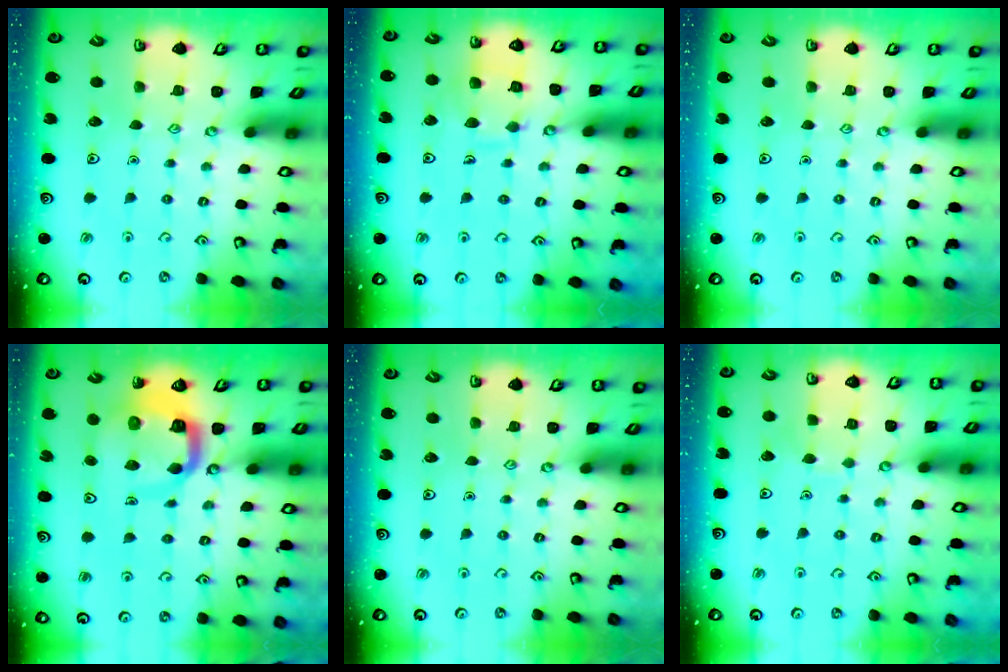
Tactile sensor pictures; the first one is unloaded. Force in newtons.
{"total": 9.7, "press": 9.6, "slide": 0.8}
{"total": 0.0}
{"total": 9.2, "press": 9.1, "slide": 1.2}
{"total": 0.0}
{"total": 3.3, "press": 3.3, "slide": 0.5}